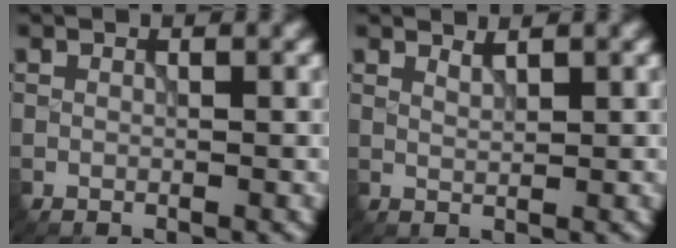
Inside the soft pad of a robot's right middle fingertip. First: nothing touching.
{"total": 0.9, "force": [0.8, 0.0, 0.3], "torque": [-0.007, -0.003, 0.017]}